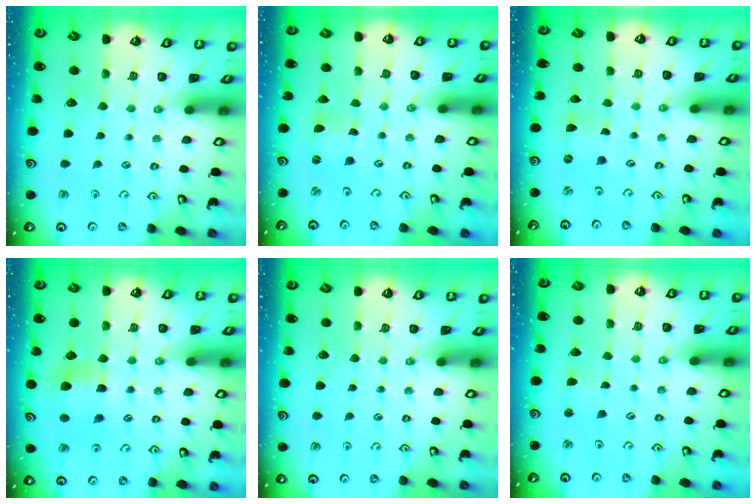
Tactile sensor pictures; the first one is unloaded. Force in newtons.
{"total": 0.9, "press": 0.8, "slide": 0.1}
{"total": 0.0}
{"total": 5.9, "press": 5.9, "slide": 0.4}
{"total": 0.0}
{"total": 2.5, "press": 2.5, "slide": 0.2}